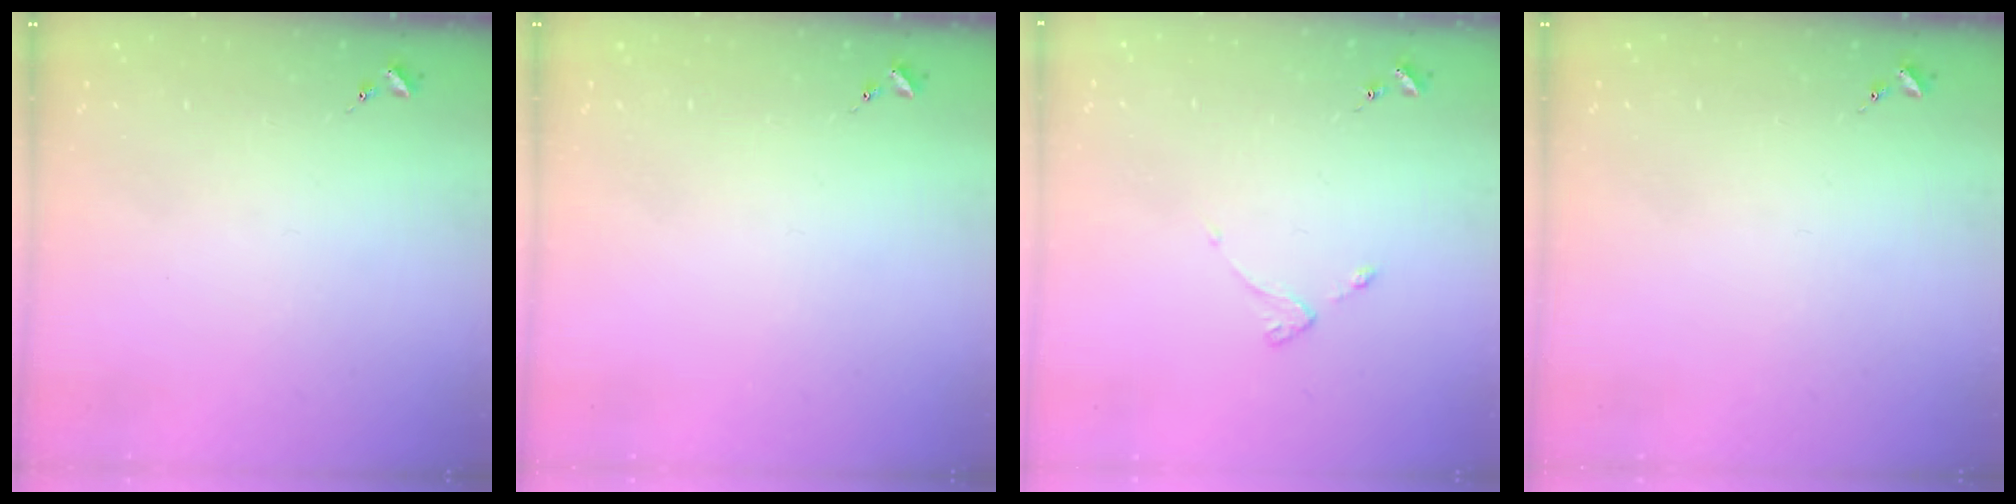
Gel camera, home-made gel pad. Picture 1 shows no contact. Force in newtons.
{"total": 0.0}
{"total": 2.7, "press": 2.6, "slide": 0.5}
{"total": 0.0}